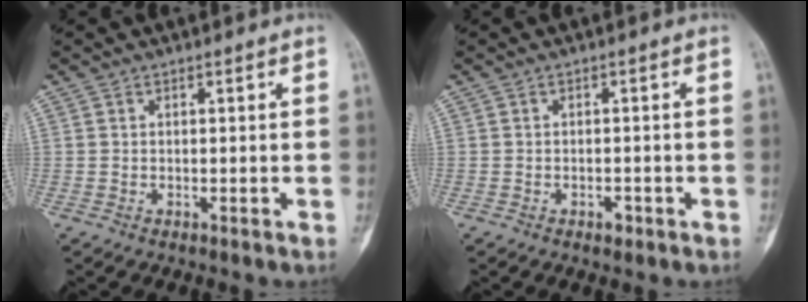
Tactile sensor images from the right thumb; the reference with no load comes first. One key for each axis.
{"total": 1.6, "fx": -0.9, "fy": 0.9, "fz": 0.9, "tx": -0.007, "ty": 0.003, "tz": -0.013}